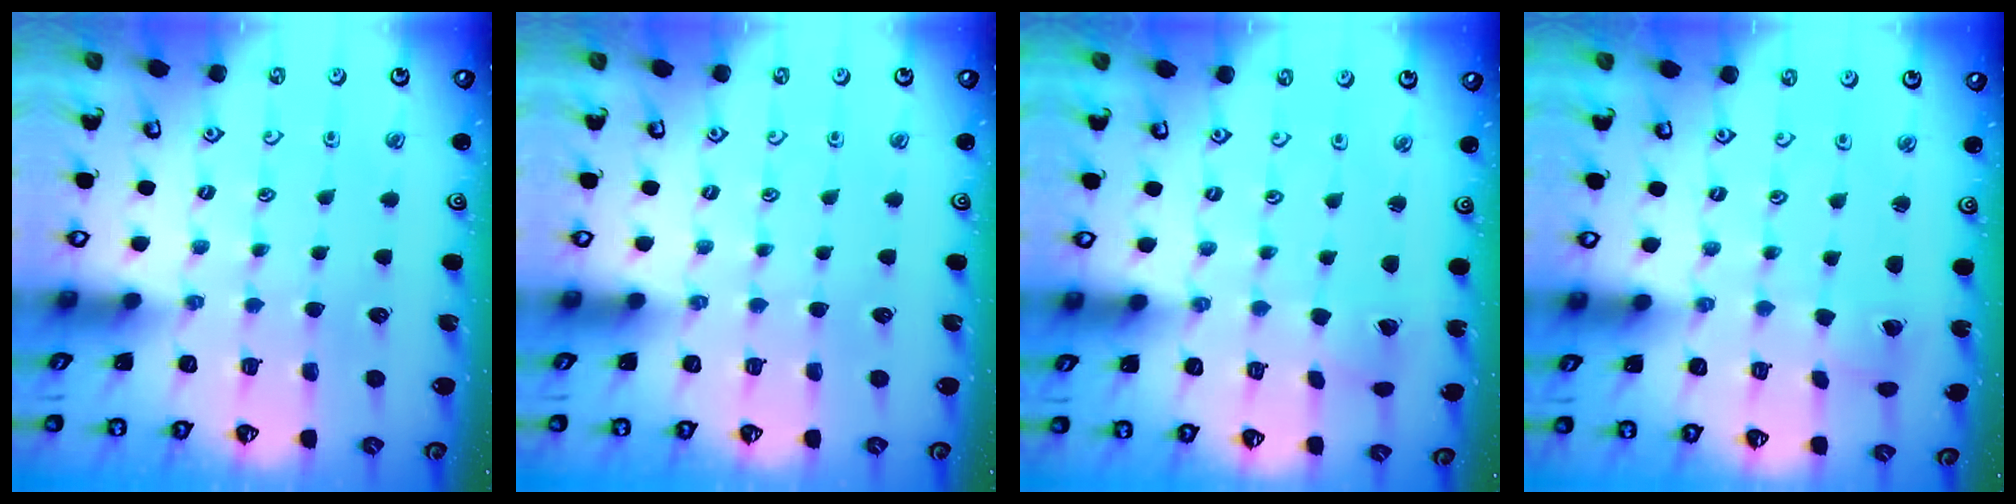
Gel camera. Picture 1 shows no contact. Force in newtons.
{"total": 0.0}
{"total": 1.6, "press": 1.5, "slide": 0.4}
{"total": 2.1, "press": 2.1, "slide": 0.1}